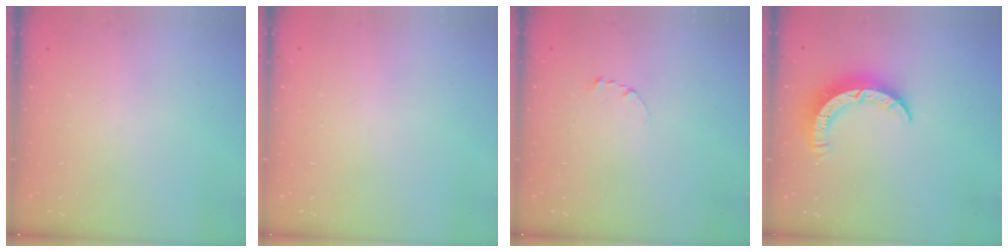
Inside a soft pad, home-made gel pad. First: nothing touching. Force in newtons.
{"total": 2.6, "press": 2.6, "slide": 0.2}
{"total": 2.7, "press": 2.7, "slide": 0.3}
{"total": 7.1, "press": 7.1, "slide": 0.4}